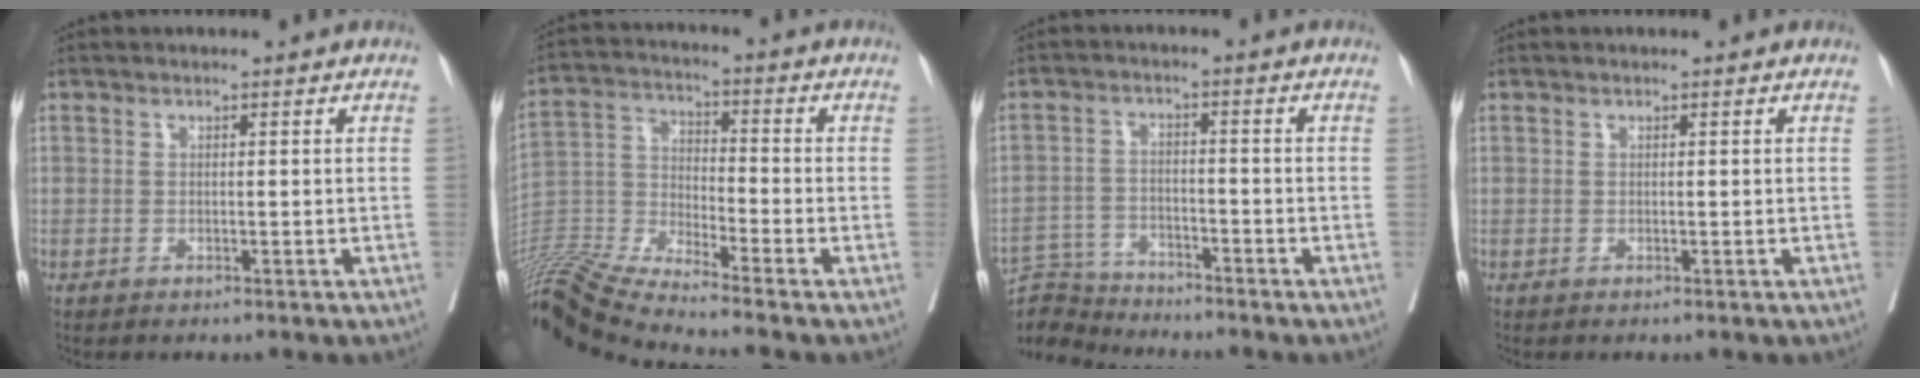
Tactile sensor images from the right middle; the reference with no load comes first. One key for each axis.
{"total": 13.8, "fx": -12.8, "fy": -1.9, "fz": 4.9, "tx": -0.101, "ty": -0.001, "tz": -0.244}
{"total": 8.1, "fx": -8.0, "fy": 0.6, "fz": -0.4, "tx": 0.001, "ty": 0.006, "tz": -0.153}
{"total": 0.0}